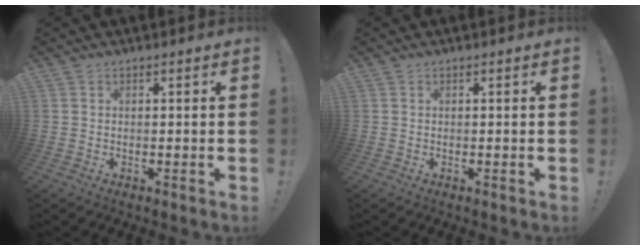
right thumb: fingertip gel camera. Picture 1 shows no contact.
{"total": 0.0}